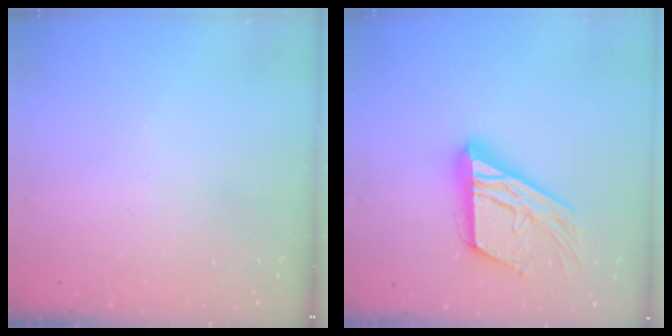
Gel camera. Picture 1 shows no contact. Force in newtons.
{"total": 19.3, "press": 19.2, "slide": 1.8}